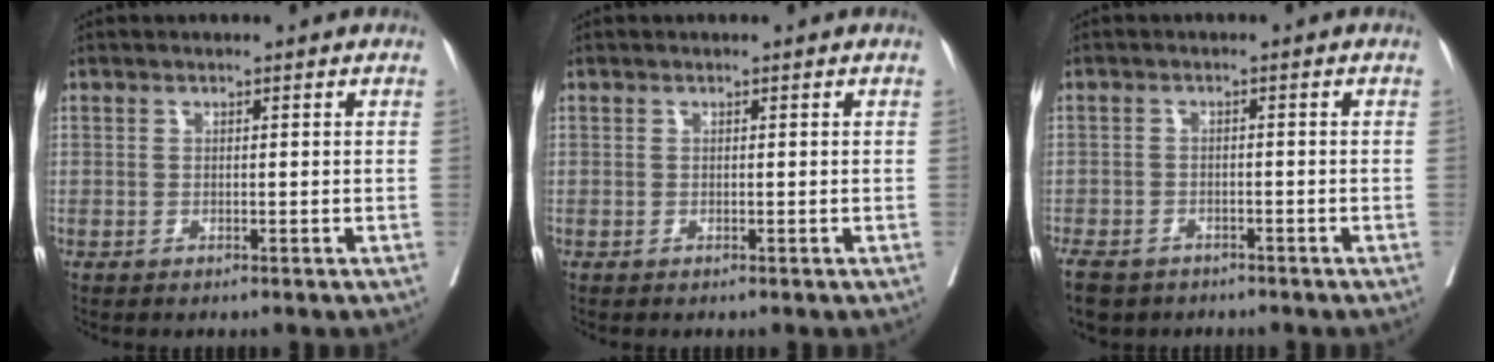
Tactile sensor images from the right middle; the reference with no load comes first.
{"total": 0.0}
{"total": 6.9, "force": [-5.2, 3.9, 2.5], "torque": [-0.052, -0.005, -0.077]}